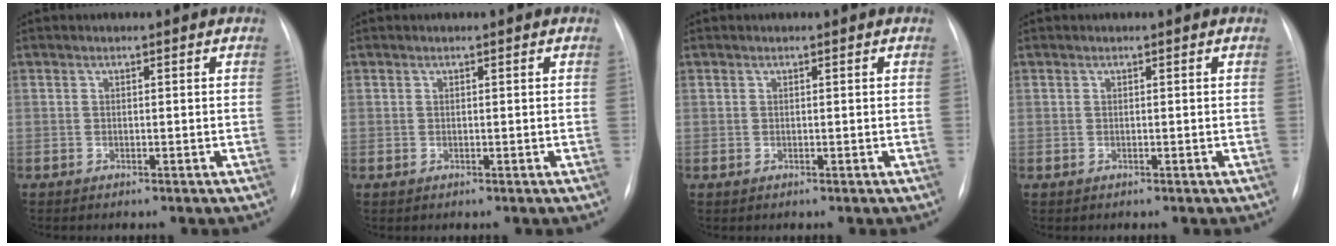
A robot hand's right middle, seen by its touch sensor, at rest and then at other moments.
{"total": 0.0}
{"total": 0.0}
{"total": 0.0}